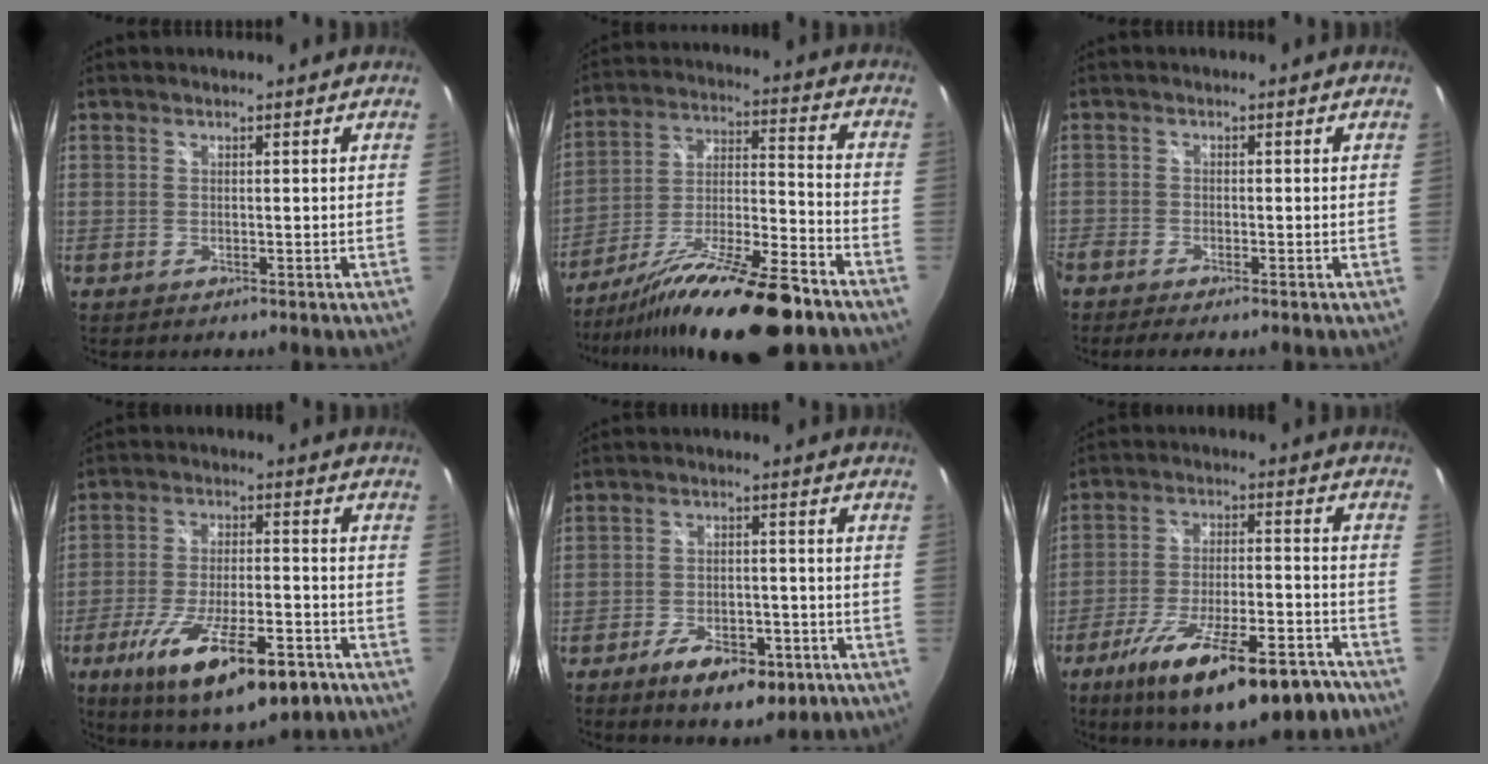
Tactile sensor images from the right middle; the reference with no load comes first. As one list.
[{"total": 20.7, "force": [-15.6, 2.6, 13.3], "torque": [-0.238, -0.029, -0.262]}, {"total": 2.5, "force": [-2.2, 0.4, 1.0], "torque": [-0.031, -0.012, -0.043]}, {"total": 19.7, "force": [-11.1, 6.0, 15.2], "torque": [-0.272, -0.042, -0.170]}, {"total": 11.0, "force": [-6.5, 5.1, 7.3], "torque": [-0.142, -0.009, -0.091]}, {"total": 22.5, "force": [-15.5, 6.3, 15.0], "torque": [-0.246, -0.033, -0.227]}]